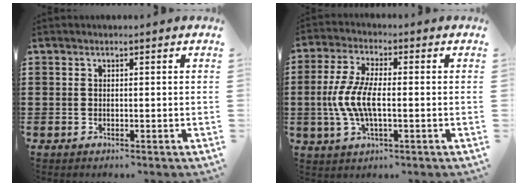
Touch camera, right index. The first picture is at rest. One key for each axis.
{"total": 7.3, "fx": -1.1, "fy": 2.8, "fz": 6.6, "tx": -0.158, "ty": -0.006, "tz": -0.031}